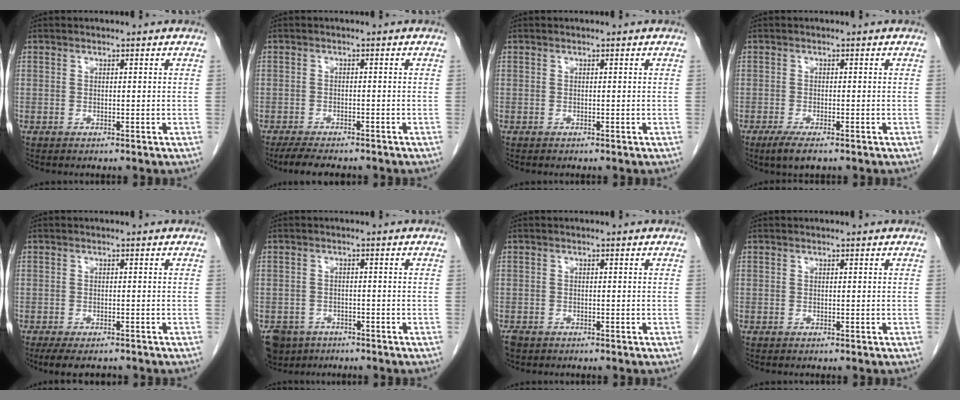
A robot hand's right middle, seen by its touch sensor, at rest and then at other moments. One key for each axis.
{"total": 6.3, "fx": -5.3, "fy": 1.7, "fz": 2.9, "tx": -0.051, "ty": -0.013, "tz": -0.079}
{"total": 0.0}
{"total": 3.5, "fx": -2.3, "fy": 0.7, "fz": 2.5, "tx": -0.048, "ty": -0.009, "tz": -0.038}
{"total": 5.9, "fx": -4.9, "fy": 1.9, "fz": 2.7, "tx": -0.040, "ty": -0.010, "tz": -0.073}
{"total": 5.3, "fx": -4.1, "fy": 3.4, "fz": 0.7, "tx": -0.012, "ty": 0.000, "tz": -0.067}
{"total": 2.0, "fx": -1.5, "fy": 1.2, "fz": 0.6, "tx": -0.019, "ty": -0.002, "tz": -0.025}
{"total": 0.0}